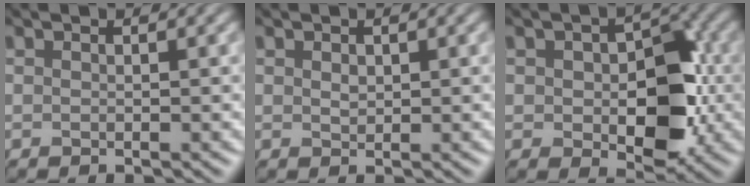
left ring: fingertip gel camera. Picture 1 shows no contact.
{"total": 0.6, "force": [0.2, 0.5, 0.4], "torque": [-0.013, -0.004, 0.012]}
{"total": 7.5, "force": [-1.2, 4.6, 5.8], "torque": [-0.093, -0.005, -0.016]}